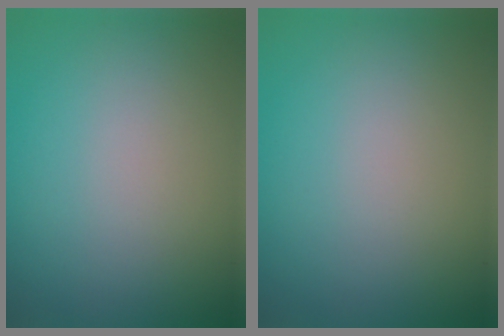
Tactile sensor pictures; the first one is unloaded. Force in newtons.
{"total": 0.0}